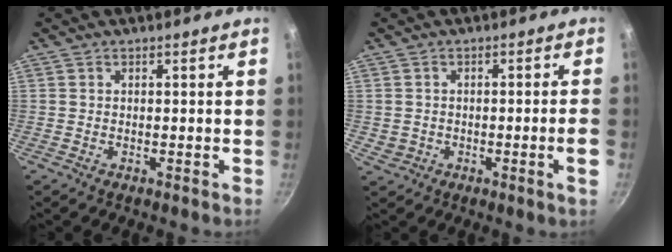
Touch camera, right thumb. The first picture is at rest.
{"total": 4.0, "force": [-0.7, 0.9, 3.9], "torque": [-0.058, 0.017, -0.001]}